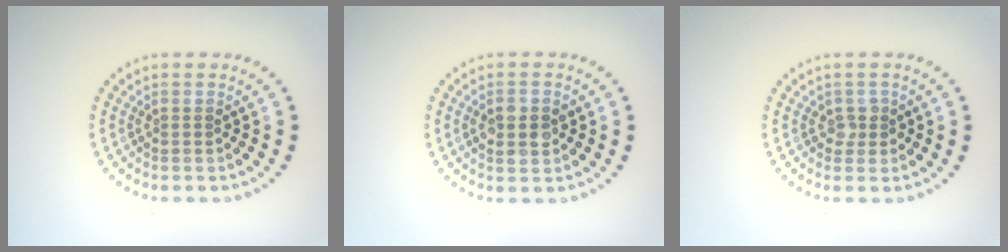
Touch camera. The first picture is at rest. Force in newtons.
{"total": 2.9, "press": 2.9, "slide": 0.1}
{"total": 1.1, "press": 1.0, "slide": 0.4}